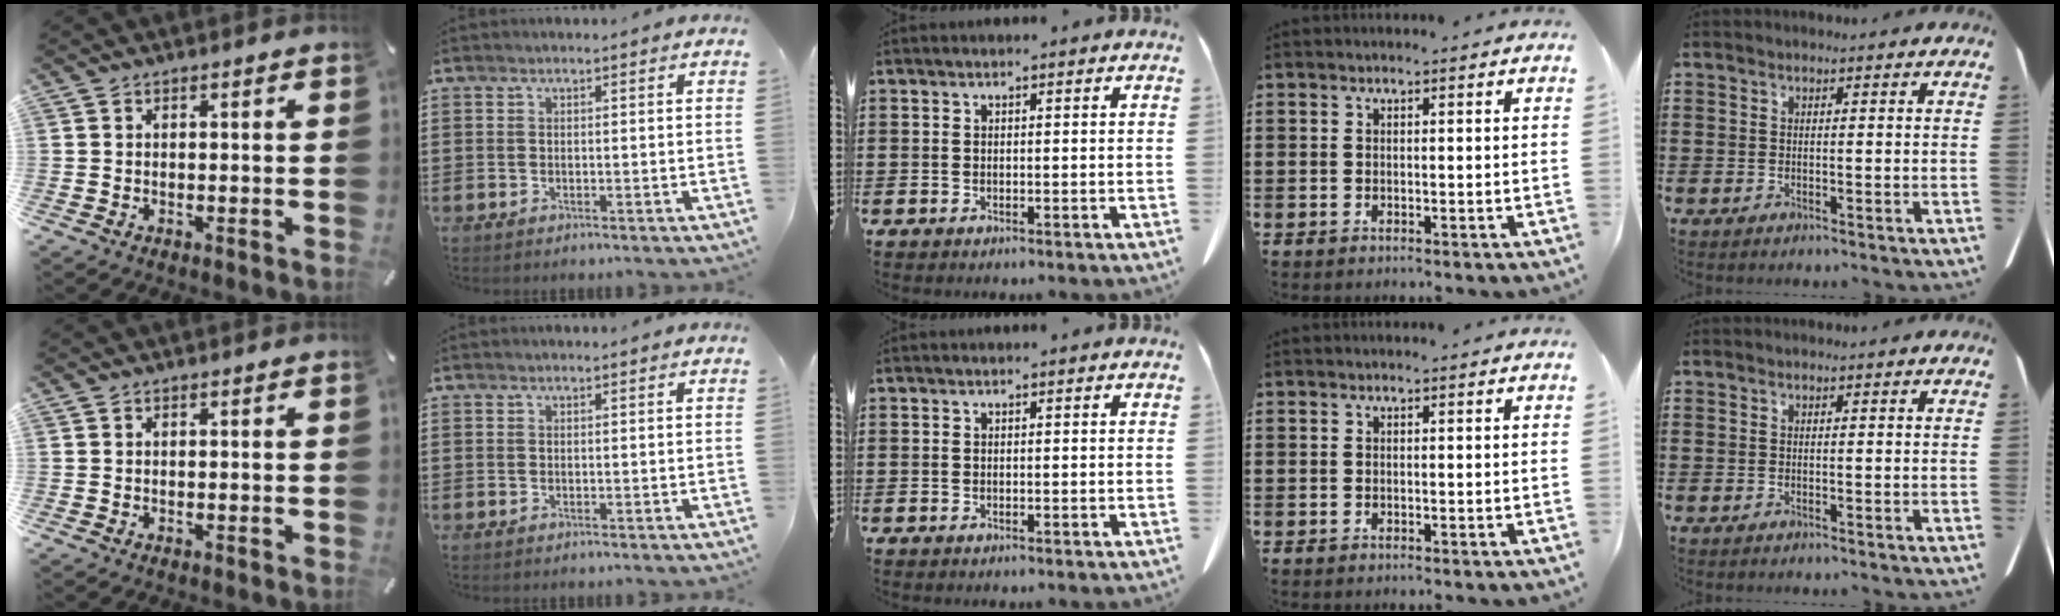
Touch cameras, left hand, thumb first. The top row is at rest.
{}